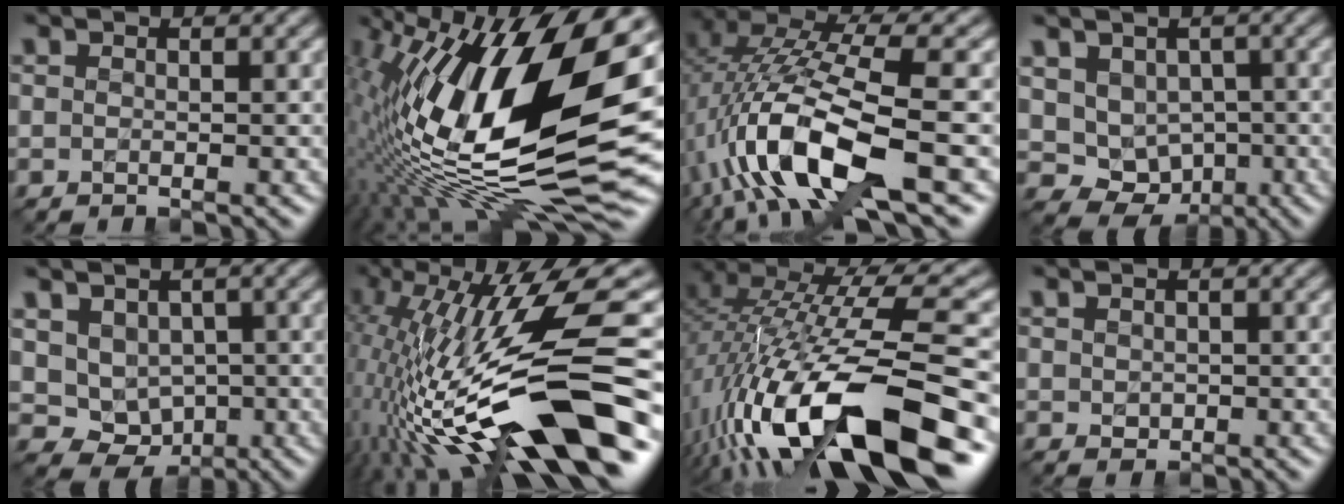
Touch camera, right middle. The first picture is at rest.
{"total": 19.8, "force": [2.6, 7.9, 17.9], "torque": [-0.318, -0.006, 0.027]}
{"total": 12.2, "force": [-3.1, 3.7, 11.2], "torque": [-0.222, 0.010, -0.057]}
{"total": 6.9, "force": [0.0, 6.1, 3.3], "torque": [-0.054, 0.001, 0.001]}
{"total": 6.1, "force": [0.3, 5.3, 3.0], "torque": [-0.050, -0.001, 0.011]}
{"total": 15.1, "force": [-3.3, 4.2, 14.1], "torque": [-0.253, 0.016, -0.048]}
{"total": 16.5, "force": [-4.7, 5.6, 14.7], "torque": [-0.264, 0.019, -0.084]}
{"total": 0.9, "force": [0.1, 0.8, 0.4], "torque": [-0.007, -0.003, 0.006]}